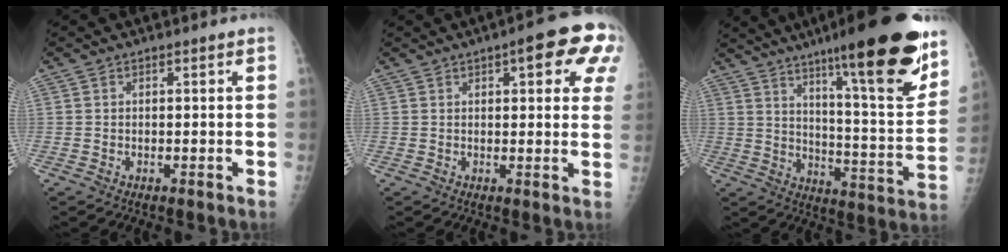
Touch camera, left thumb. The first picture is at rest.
{"total": 12.5, "force": [5.4, 4.0, 10.5], "torque": [-0.090, -0.007, 0.055]}
{"total": 24.5, "force": [15.3, 3.6, 18.8], "torque": [-0.252, -0.069, 0.235]}